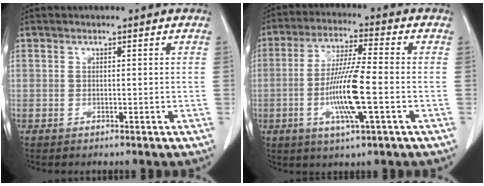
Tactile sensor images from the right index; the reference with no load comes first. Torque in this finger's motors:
{"motor_torque": [1.76, -0.19, 0.83, 0.21]}